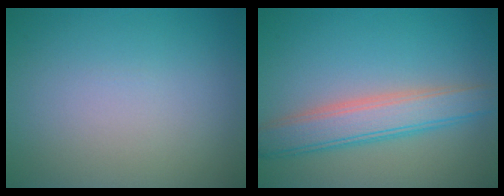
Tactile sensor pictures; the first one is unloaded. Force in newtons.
{"total": 4.8, "press": 4.8, "slide": 0.0}